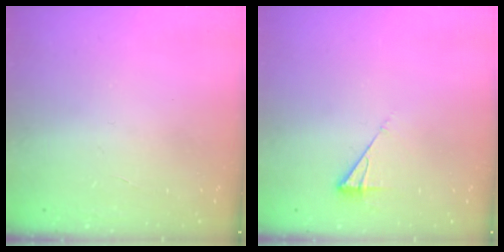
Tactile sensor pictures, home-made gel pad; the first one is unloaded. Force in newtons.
{"total": 5.7, "press": 5.7, "slide": 0.7}